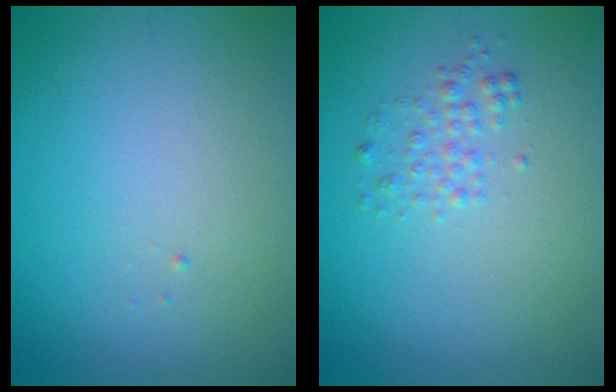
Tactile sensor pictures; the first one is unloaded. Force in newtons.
{"total": 1.4, "press": 1.4, "slide": 0.0}